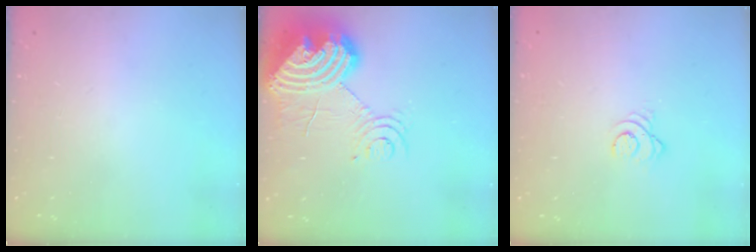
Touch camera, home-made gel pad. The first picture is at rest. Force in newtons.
{"total": 20.7, "press": 20.5, "slide": 2.7}
{"total": 2.9, "press": 2.9, "slide": 0.4}